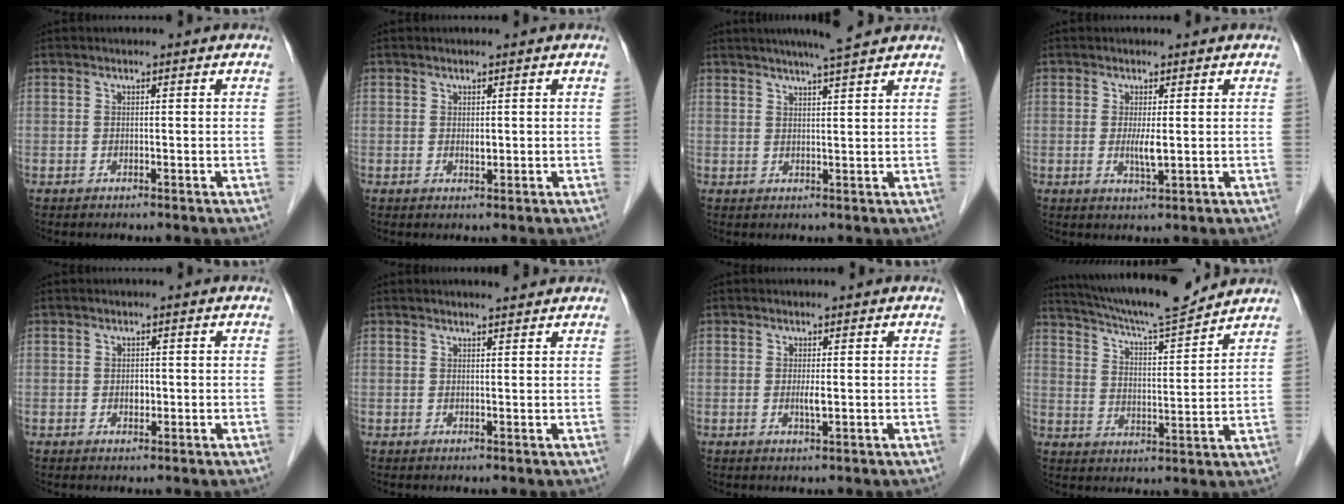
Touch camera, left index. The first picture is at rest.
{"total": 1.0, "force": [0.3, 0.5, 0.8], "torque": [-0.013, -0.003, 0.006]}
{"total": 6.7, "force": [5.7, -0.3, 3.5], "torque": [-0.060, 0.015, 0.082]}
{"total": 2.6, "force": [0.1, 0.3, 2.6], "torque": [-0.052, -0.007, 0.006]}
{"total": 1.3, "force": [-0.1, 0.9, 0.9], "torque": [-0.016, 0.001, 0.000]}
{"total": 1.9, "force": [1.9, 0.1, 0.5], "torque": [-0.012, 0.003, 0.028]}
{"total": 1.5, "force": [0.0, 0.1, 1.5], "torque": [-0.031, -0.003, 0.001]}
{"total": 14.5, "force": [13.4, 0.2, 5.5], "torque": [-0.100, 0.001, 0.209]}